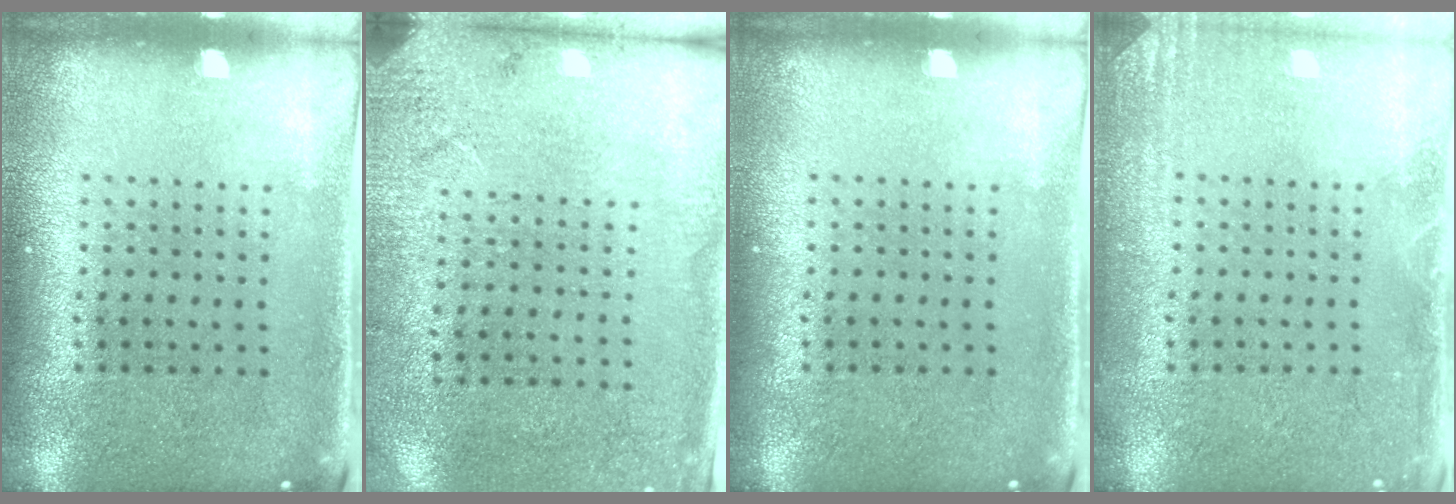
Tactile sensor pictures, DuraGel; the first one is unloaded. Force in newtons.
{"total": 2.6, "press": 2.2, "slide": 1.3}
{"total": 0.0}
{"total": 2.0, "press": 2.0, "slide": 0.4}